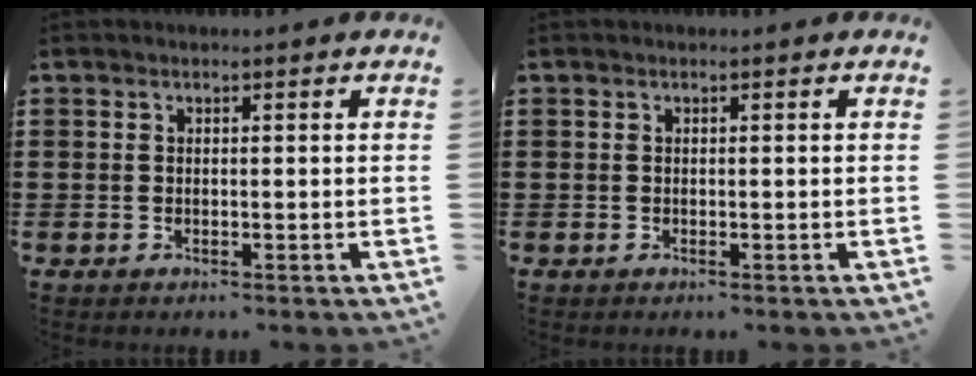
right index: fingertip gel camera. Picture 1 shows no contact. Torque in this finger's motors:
{"motor_torque": [0.24, 0.25, 0.03, 0.00]}